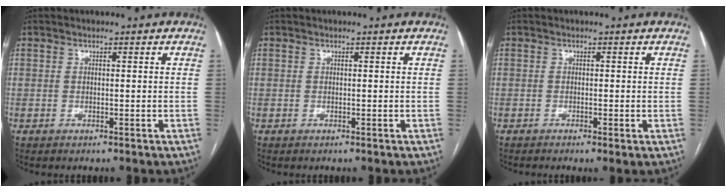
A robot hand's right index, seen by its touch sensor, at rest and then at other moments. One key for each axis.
{"total": 0.0}
{"total": 1.2, "fx": -0.6, "fy": 0.0, "fz": 1.1, "tx": -0.018, "ty": -0.003, "tz": -0.009}